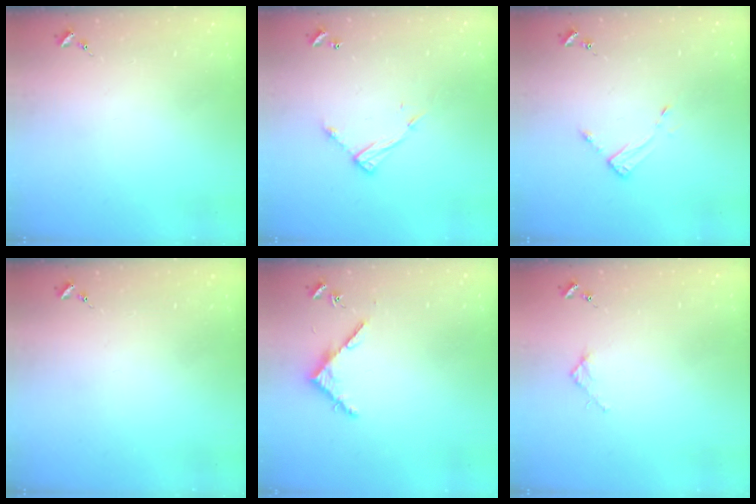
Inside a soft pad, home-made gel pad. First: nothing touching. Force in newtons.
{"total": 10.0, "press": 9.9, "slide": 0.5}
{"total": 3.2, "press": 3.2, "slide": 0.3}
{"total": 0.0}
{"total": 3.7, "press": 3.7, "slide": 0.3}
{"total": 2.7, "press": 2.7, "slide": 0.3}